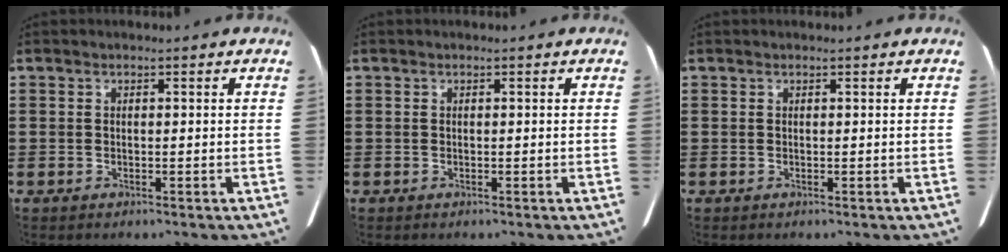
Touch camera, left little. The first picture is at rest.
{"total": 0.0}
{"total": 0.0}